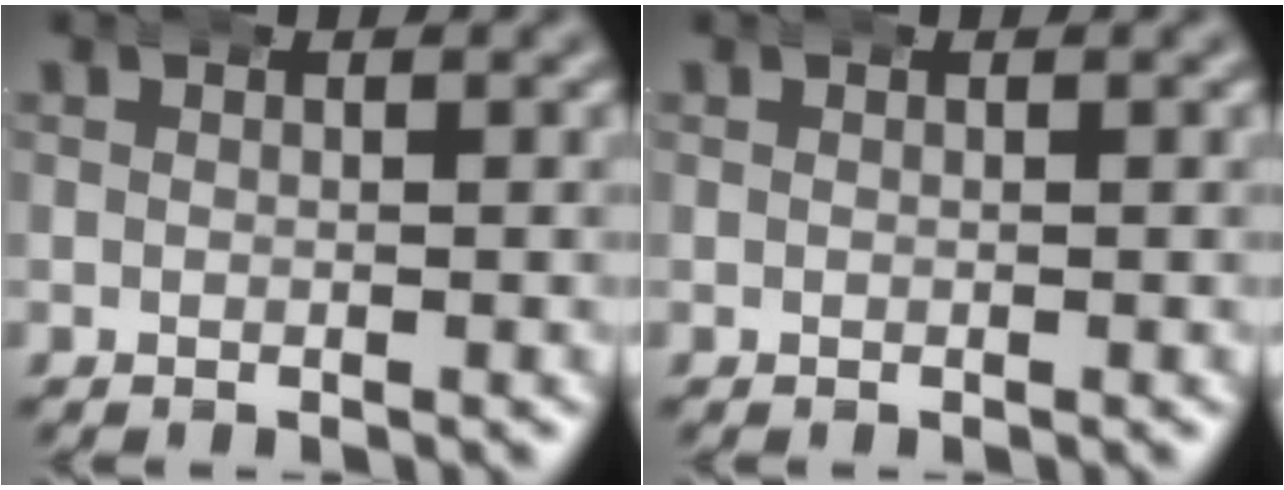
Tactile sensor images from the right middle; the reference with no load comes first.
{"total": 0.0}